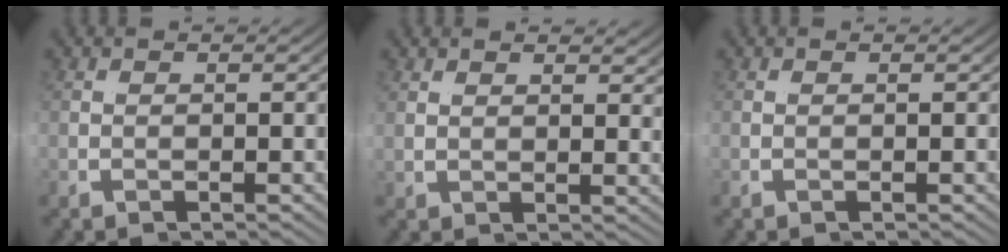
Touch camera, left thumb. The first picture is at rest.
{"total": 1.6, "force": [1.5, -0.1, 0.3], "torque": [0.004, 0.008, 0.024]}
{"total": 0.0}